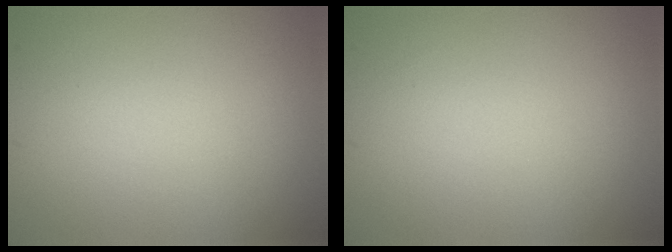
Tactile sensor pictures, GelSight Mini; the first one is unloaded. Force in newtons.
{"total": 0.0}